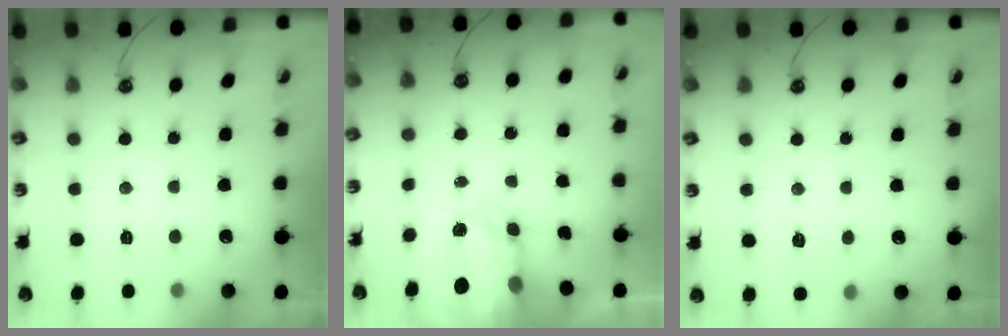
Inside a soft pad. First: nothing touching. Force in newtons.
{"total": 5.1, "press": 5.1, "slide": 0.6}
{"total": 5.5, "press": 5.5, "slide": 0.5}